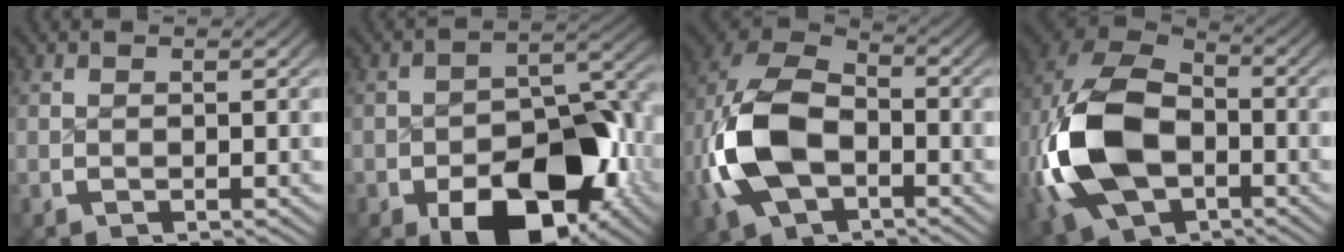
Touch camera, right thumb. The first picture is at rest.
{"total": 13.9, "force": [-4.4, 7.8, 10.6], "torque": [-0.169, -0.048, -0.043]}
{"total": 13.0, "force": [-1.4, 9.4, 8.9], "torque": [-0.235, -0.042, -0.005]}
{"total": 16.1, "force": [-1.7, 11.4, 11.3], "torque": [-0.277, -0.050, -0.006]}